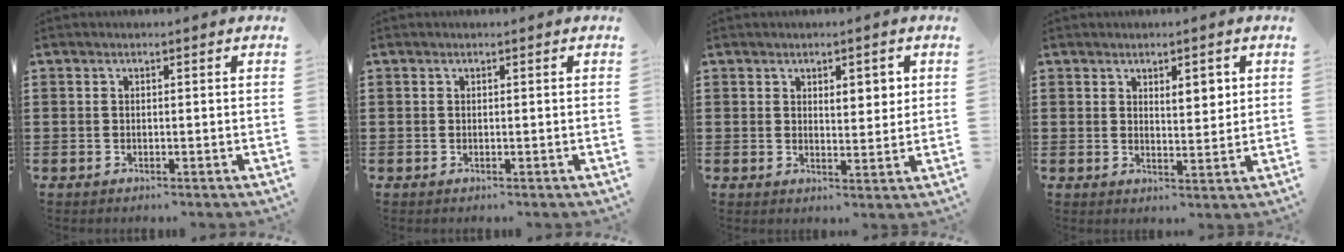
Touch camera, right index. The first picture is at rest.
{"total": 0.0}
{"total": 3.4, "force": [1.6, 1.6, 2.5], "torque": [-0.028, -0.002, 0.021]}
{"total": 3.5, "force": [1.9, 1.5, 2.5], "torque": [-0.037, 0.002, 0.028]}